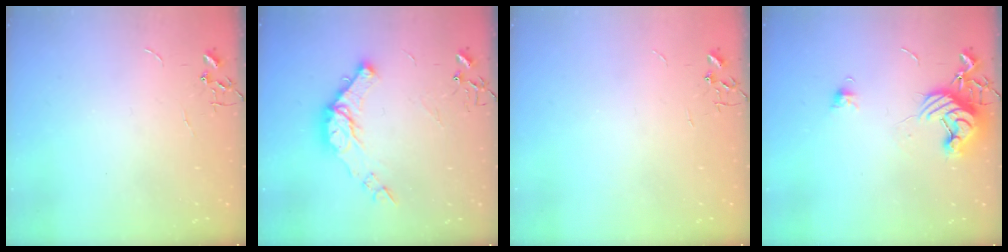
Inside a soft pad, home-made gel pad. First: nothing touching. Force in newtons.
{"total": 13.5, "press": 13.5, "slide": 1.2}
{"total": 0.0}
{"total": 11.4, "press": 11.3, "slide": 1.2}